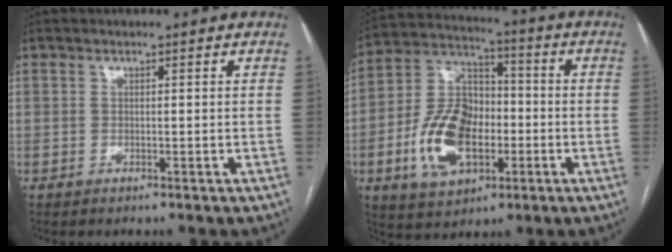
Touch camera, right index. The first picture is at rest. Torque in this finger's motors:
{"motor_torque": [0.39, -0.17, 0.63, 0.18]}